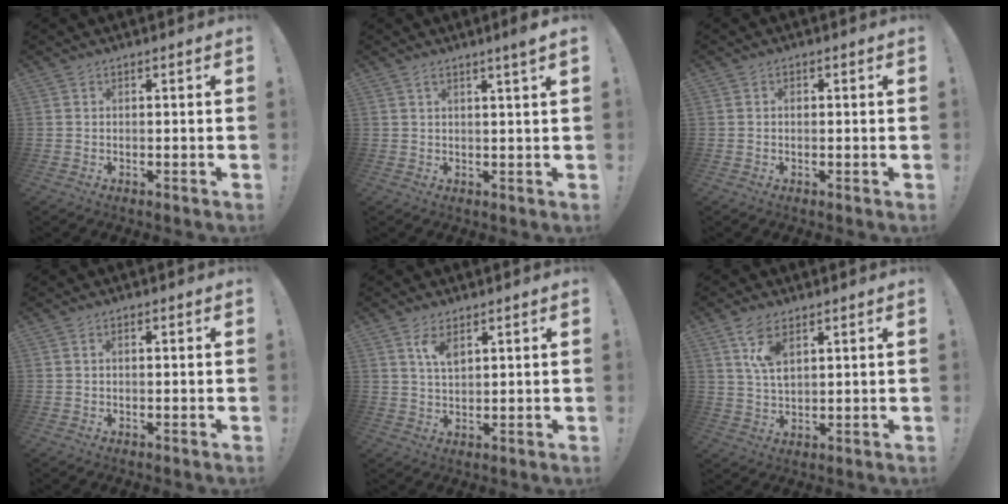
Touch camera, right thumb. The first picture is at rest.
{"total": 3.0, "force": [1.6, -0.5, 2.6], "torque": [-0.043, -0.009, 0.024]}
{"total": 0.7, "force": [-0.2, 0.5, 0.4], "torque": [-0.010, 0.001, -0.004]}
{"total": 0.8, "force": [0.1, 0.5, 0.7], "torque": [-0.011, 0.000, 0.002]}
{"total": 5.1, "force": [2.8, 2.3, 3.6], "torque": [-0.058, -0.013, 0.047]}
{"total": 7.9, "force": [4.3, 3.7, 5.6], "torque": [-0.103, -0.011, 0.079]}